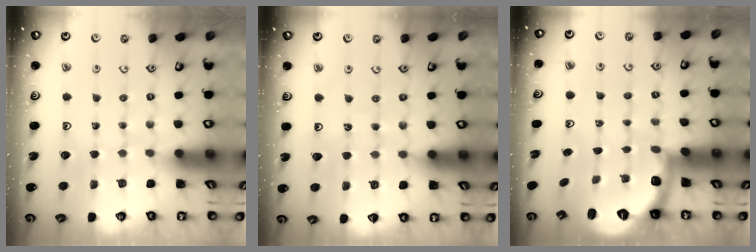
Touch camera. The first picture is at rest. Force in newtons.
{"total": 3.9, "press": 3.9, "slide": 0.3}
{"total": 2.7, "press": 1.6, "slide": 2.1}